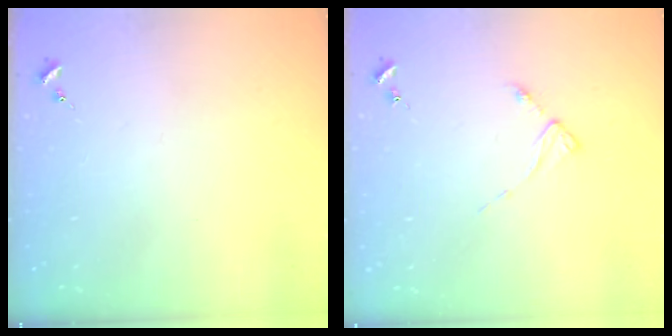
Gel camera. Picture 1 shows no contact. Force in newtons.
{"total": 2.7, "press": 2.7, "slide": 0.4}